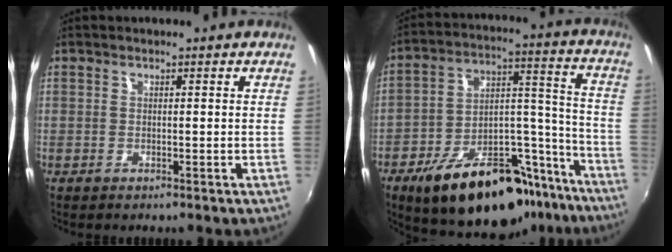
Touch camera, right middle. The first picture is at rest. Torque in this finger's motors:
{"motor_torque": [1.12, -1.02, 0.39, 0.17]}